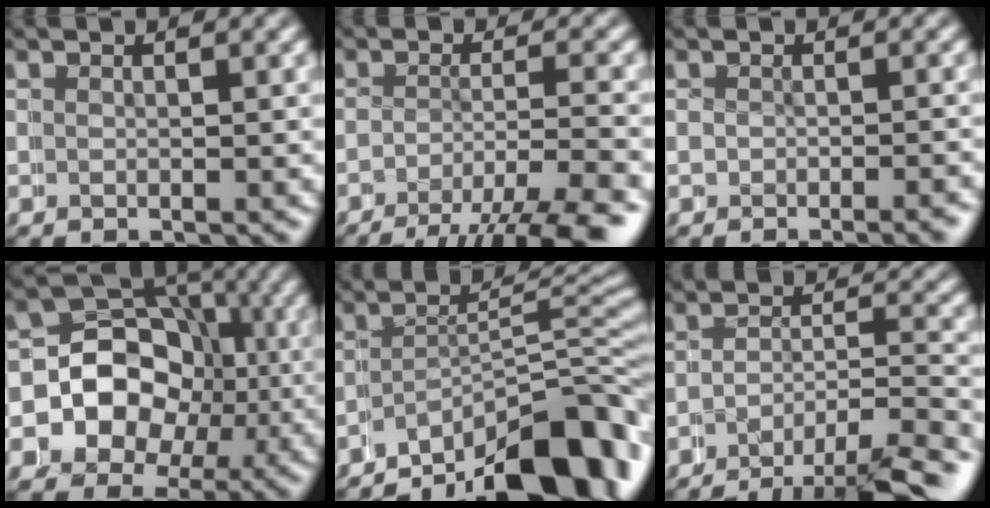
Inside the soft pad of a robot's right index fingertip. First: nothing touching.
{"total": 6.3, "force": [-4.4, 1.2, 4.4], "torque": [-0.068, -0.024, -0.064]}
{"total": 0.6, "force": [-0.6, 0.1, 0.1], "torque": [-0.003, -0.003, -0.011]}
{"total": 11.5, "force": [-0.4, 10.4, 4.8], "torque": [-0.105, -0.029, -0.009]}
{"total": 12.7, "force": [-8.7, 5.0, 7.8], "torque": [-0.100, -0.032, -0.120]}
{"total": 8.0, "force": [-6.1, 3.2, 4.0], "torque": [-0.049, -0.027, -0.090]}